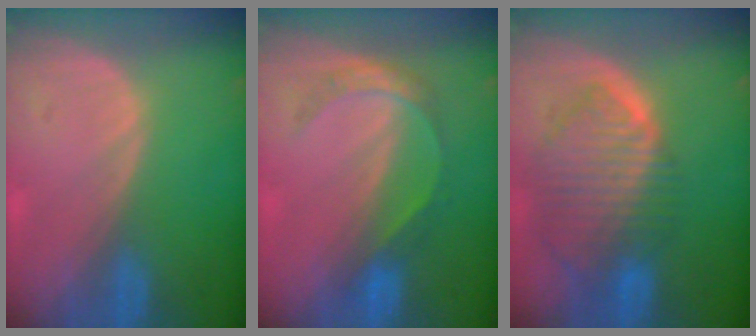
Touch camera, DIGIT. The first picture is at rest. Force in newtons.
{"total": 4.4, "press": 4.4, "slide": 0.5}
{"total": 9.9, "press": 8.4, "slide": 5.2}